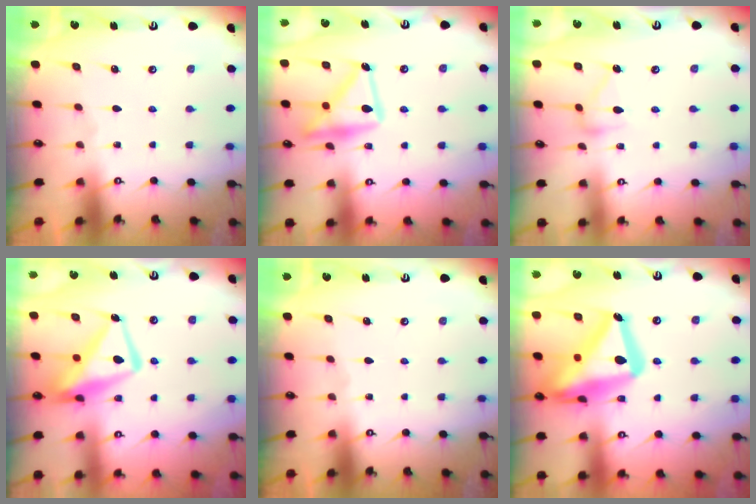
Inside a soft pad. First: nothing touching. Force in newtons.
{"total": 17.3, "press": 17.2, "slide": 1.2}
{"total": 10.5, "press": 10.5, "slide": 0.5}
{"total": 12.9, "press": 12.8, "slide": 1.2}
{"total": 0.0}
{"total": 24.9, "press": 24.8, "slide": 2.1}